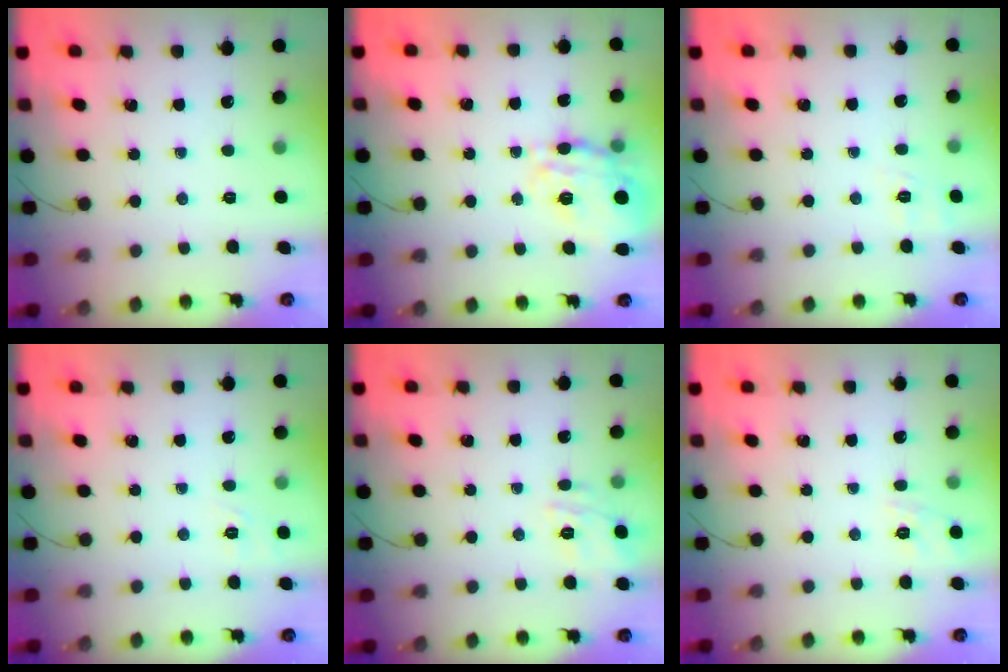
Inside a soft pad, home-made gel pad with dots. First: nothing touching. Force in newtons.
{"total": 16.4, "press": 16.3, "slide": 1.8}
{"total": 2.0, "press": 0.7, "slide": 1.9}
{"total": 1.8, "press": 0.3, "slide": 1.8}
{"total": 5.7, "press": 5.7, "slide": 0.9}
{"total": 9.6, "press": 9.5, "slide": 1.5}